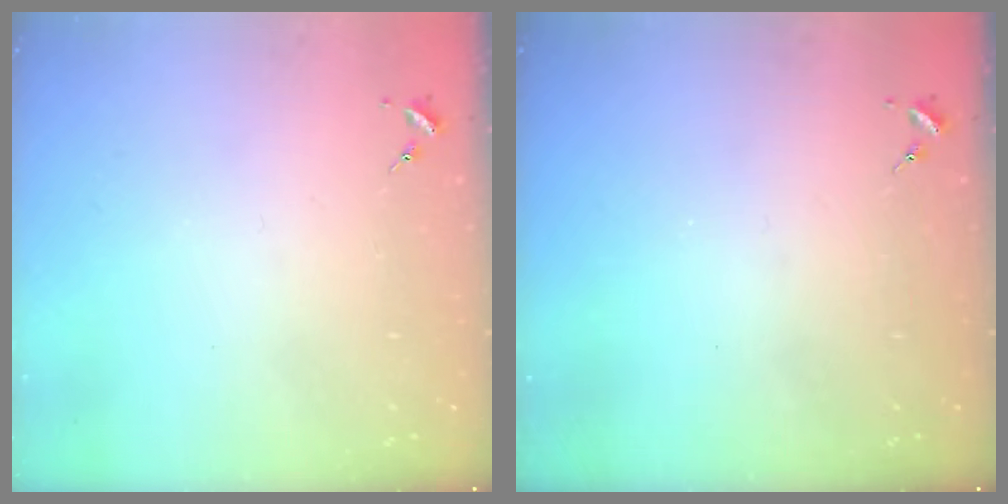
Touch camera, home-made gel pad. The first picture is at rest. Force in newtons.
{"total": 0.0}